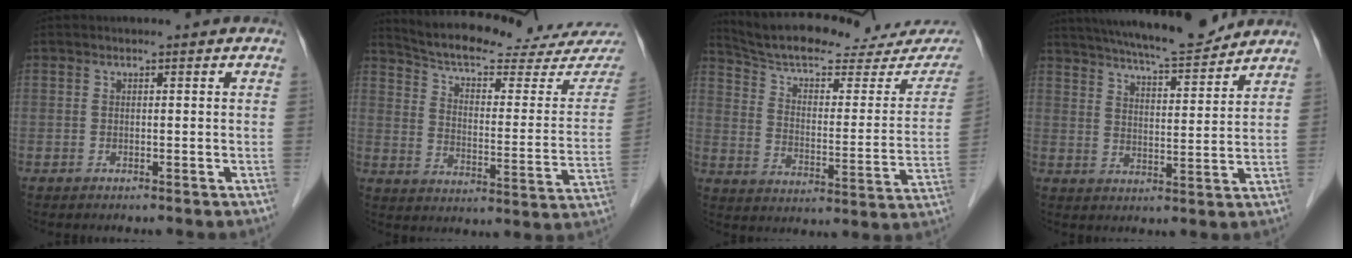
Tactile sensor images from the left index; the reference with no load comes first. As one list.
[{"total": 24.2, "force": [22.2, 3.4, 8.9], "torque": [-0.134, -0.053, 0.285]}, {"total": 25.2, "force": [22.6, 5.3, 9.8], "torque": [-0.146, -0.030, 0.297]}, {"total": 14.5, "force": [13.2, 1.3, 5.9], "torque": [-0.100, 0.003, 0.199]}]